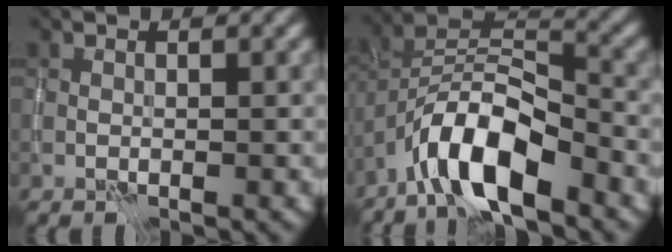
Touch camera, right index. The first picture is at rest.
{"total": 7.8, "force": [-5.2, 2.5, 5.3], "torque": [-0.091, 0.011, -0.102]}